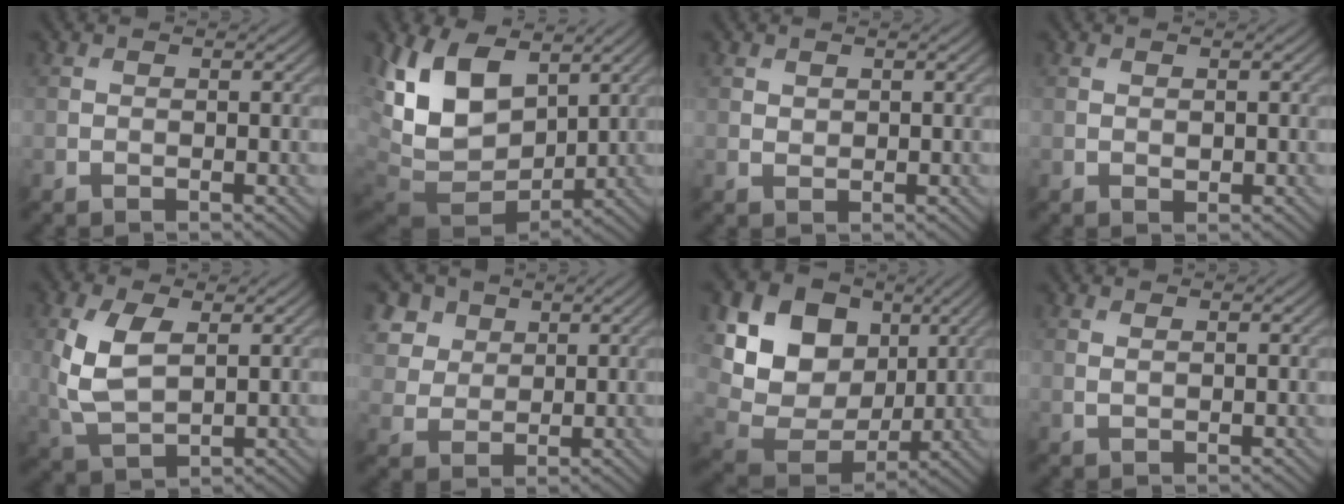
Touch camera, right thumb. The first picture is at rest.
{"total": 15.4, "force": [3.7, 10.3, 10.7], "torque": [-0.246, -0.017, 0.088]}
{"total": 0.8, "force": [0.6, 0.5, 0.2], "torque": [-0.006, -0.003, 0.015]}
{"total": 0.5, "force": [0.1, 0.3, 0.4], "torque": [-0.006, -0.001, 0.003]}
{"total": 7.6, "force": [1.4, 4.2, 6.3], "torque": [-0.159, 0.002, 0.028]}
{"total": 5.6, "force": [2.9, 4.3, 2.2], "torque": [-0.072, -0.001, 0.057]}
{"total": 16.3, "force": [5.6, 12.5, 8.9], "torque": [-0.237, 0.041, 0.128]}
{"total": 0.6, "force": [0.4, 0.1, 0.4], "torque": [-0.010, -0.001, 0.008]}